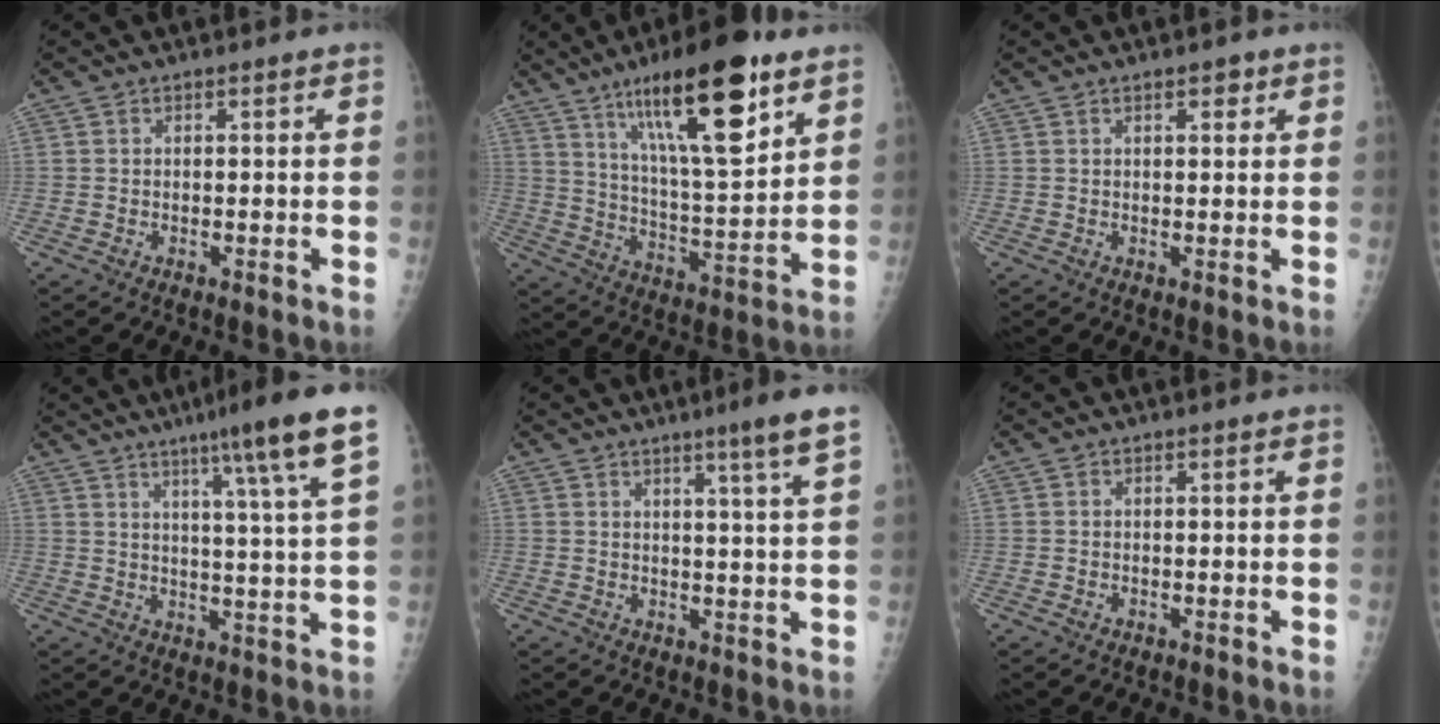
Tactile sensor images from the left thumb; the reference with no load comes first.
{"total": 21.5, "force": [11.9, 5.6, 17.0], "torque": [-0.251, -0.051, 0.202]}
{"total": 2.1, "force": [1.1, 1.1, 1.4], "torque": [-0.007, -0.003, 0.014]}
{"total": 13.4, "force": [7.8, -0.2, 10.9], "torque": [-0.159, -0.028, 0.104]}
{"total": 6.6, "force": [4.1, -1.1, 5.1], "torque": [-0.074, -0.024, 0.057]}
{"total": 0.6, "force": [-0.1, 0.5, 0.1], "torque": [0.000, 0.002, -0.003]}